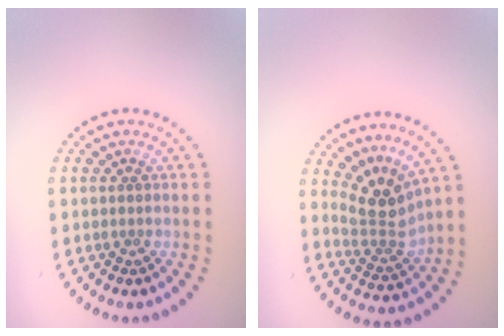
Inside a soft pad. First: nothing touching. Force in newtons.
{"total": 3.7, "press": 2.6, "slide": 2.7}